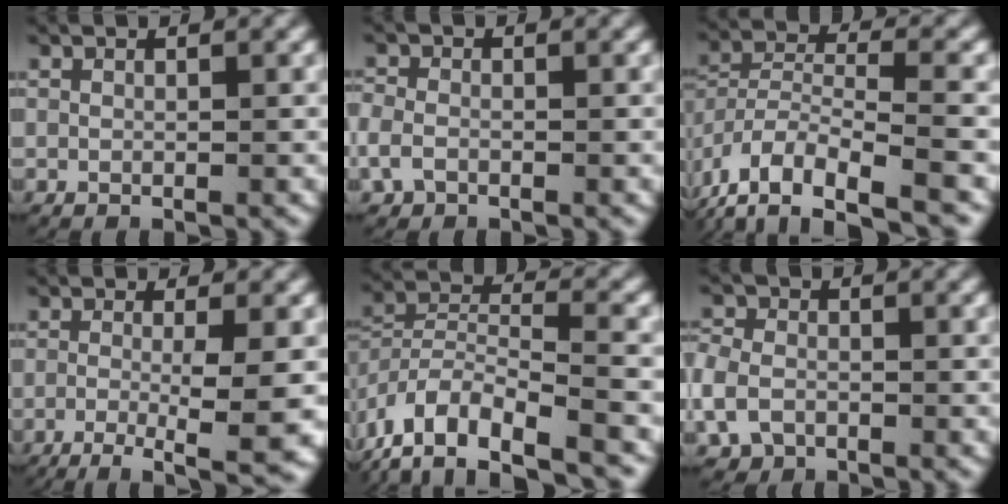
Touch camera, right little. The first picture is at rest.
{"total": 2.4, "force": [-1.0, 2.0, 0.9], "torque": [-0.034, -0.006, -0.016]}
{"total": 7.1, "force": [-3.4, 4.1, 4.6], "torque": [-0.106, -0.012, -0.052]}
{"total": 8.3, "force": [-6.1, 1.5, 5.5], "torque": [-0.086, -0.036, -0.080]}
{"total": 8.4, "force": [-3.8, 5.7, 4.9], "torque": [-0.110, -0.013, -0.064]}
{"total": 4.0, "force": [-1.1, 3.6, 1.4], "torque": [-0.054, -0.012, -0.016]}